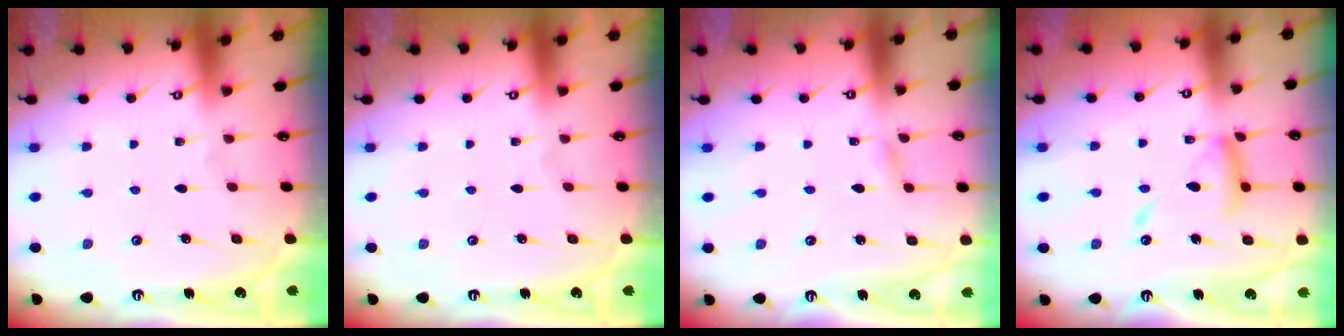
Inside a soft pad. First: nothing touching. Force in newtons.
{"total": 0.0}
{"total": 2.4, "press": 2.4, "slide": 0.2}
{"total": 14.4, "press": 14.3, "slide": 1.3}